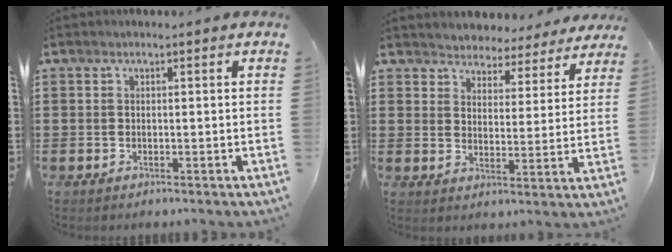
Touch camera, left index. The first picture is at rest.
{"total": 4.1, "force": [4.1, 0.4, -0.7], "torque": [-0.014, -0.031, 0.068]}